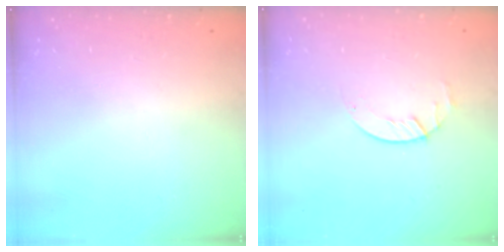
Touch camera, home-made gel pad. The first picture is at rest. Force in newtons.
{"total": 1.4, "press": 1.4, "slide": 0.2}